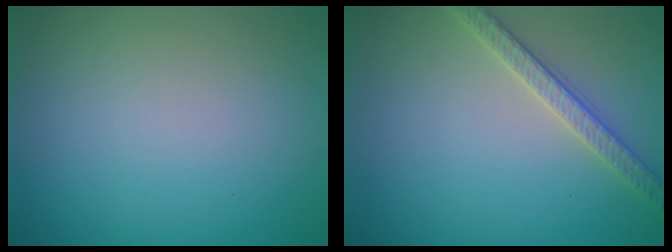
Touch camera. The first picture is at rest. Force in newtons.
{"total": 2.6, "press": 2.5, "slide": 0.5}